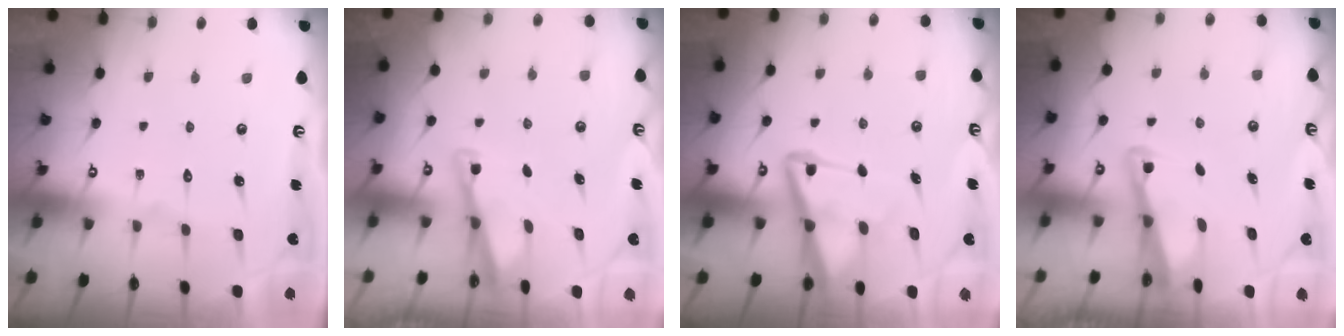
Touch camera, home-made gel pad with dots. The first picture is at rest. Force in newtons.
{"total": 2.7, "press": 2.7, "slide": 0.3}
{"total": 8.3, "press": 8.2, "slide": 1.1}
{"total": 3.0, "press": 3.0, "slide": 0.3}